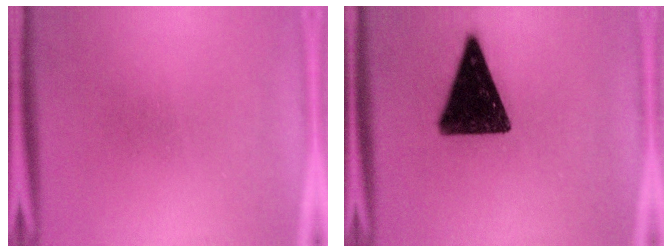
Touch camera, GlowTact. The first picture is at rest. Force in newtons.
{"total": 15.2}